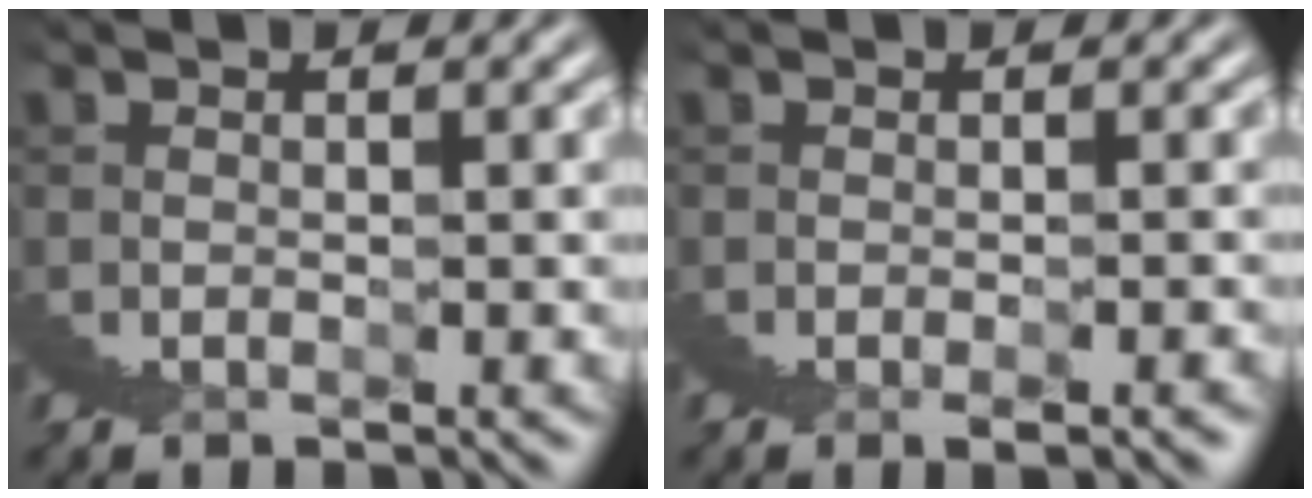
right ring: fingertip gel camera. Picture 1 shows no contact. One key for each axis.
{"total": 1.9, "fx": 0.7, "fy": -1.7, "fz": -0.6, "tx": 0.025, "ty": 0.017, "tz": 0.005}